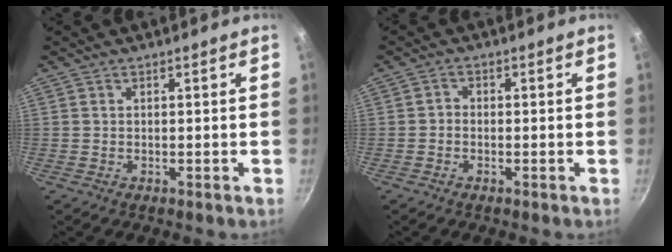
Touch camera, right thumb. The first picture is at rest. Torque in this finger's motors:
{"motor_torque": [-0.08, -0.05, 0.25, 0.11, 0.05]}